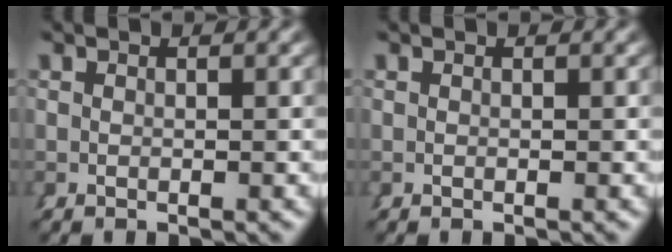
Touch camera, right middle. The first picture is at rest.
{"total": 0.0}